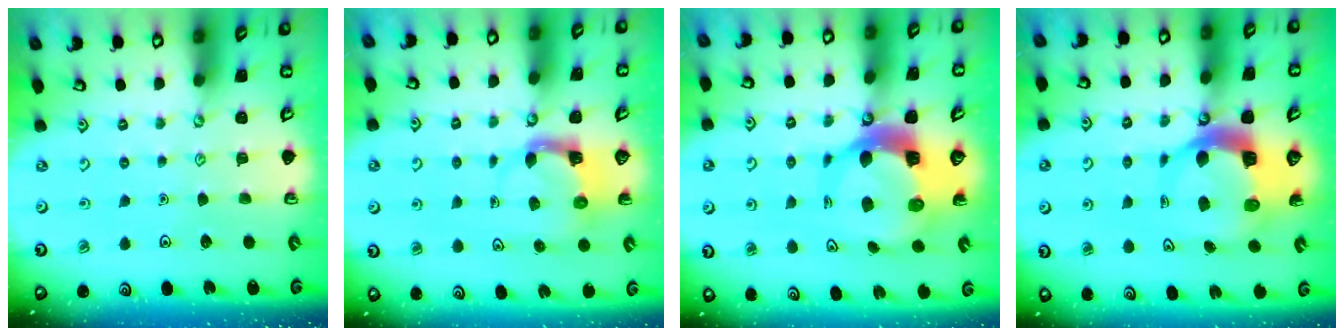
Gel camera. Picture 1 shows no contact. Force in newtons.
{"total": 3.7, "press": 3.7, "slide": 0.6}
{"total": 10.1, "press": 10.0, "slide": 1.5}
{"total": 8.9, "press": 8.9, "slide": 1.2}